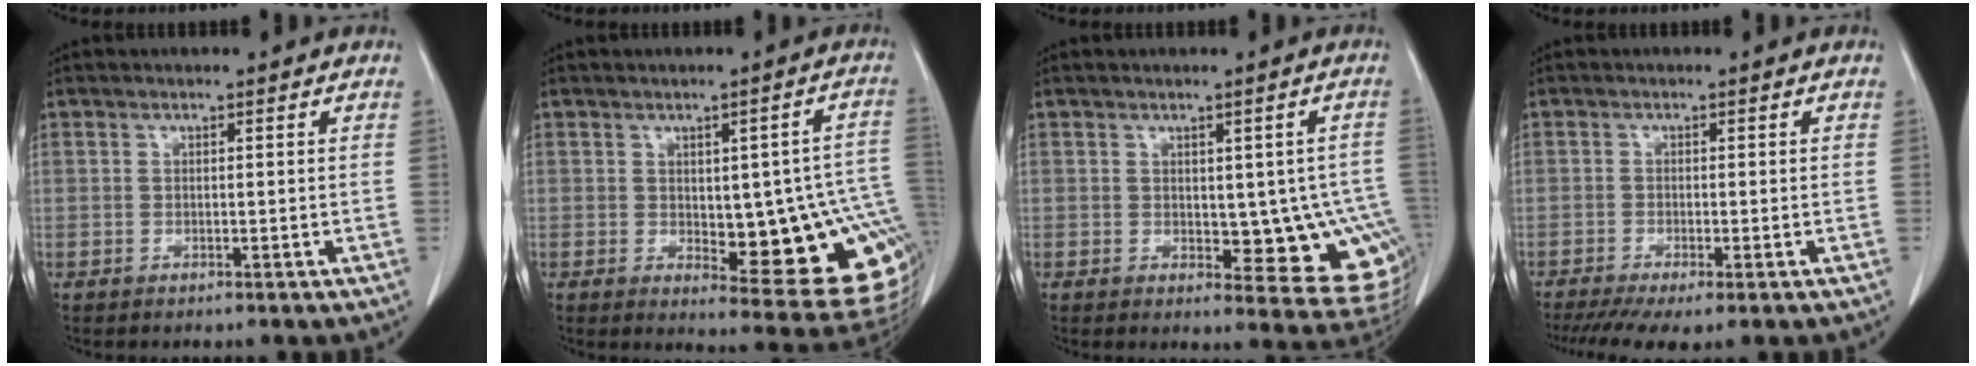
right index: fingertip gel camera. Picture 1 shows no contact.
{"total": 18.2, "force": [-2.0, 5.4, 17.3], "torque": [-0.137, 0.019, 0.002]}
{"total": 11.0, "force": [-0.8, 4.7, 9.9], "torque": [-0.092, -0.002, 0.003]}
{"total": 6.6, "force": [-4.6, 1.1, 4.6], "torque": [-0.073, -0.016, -0.076]}